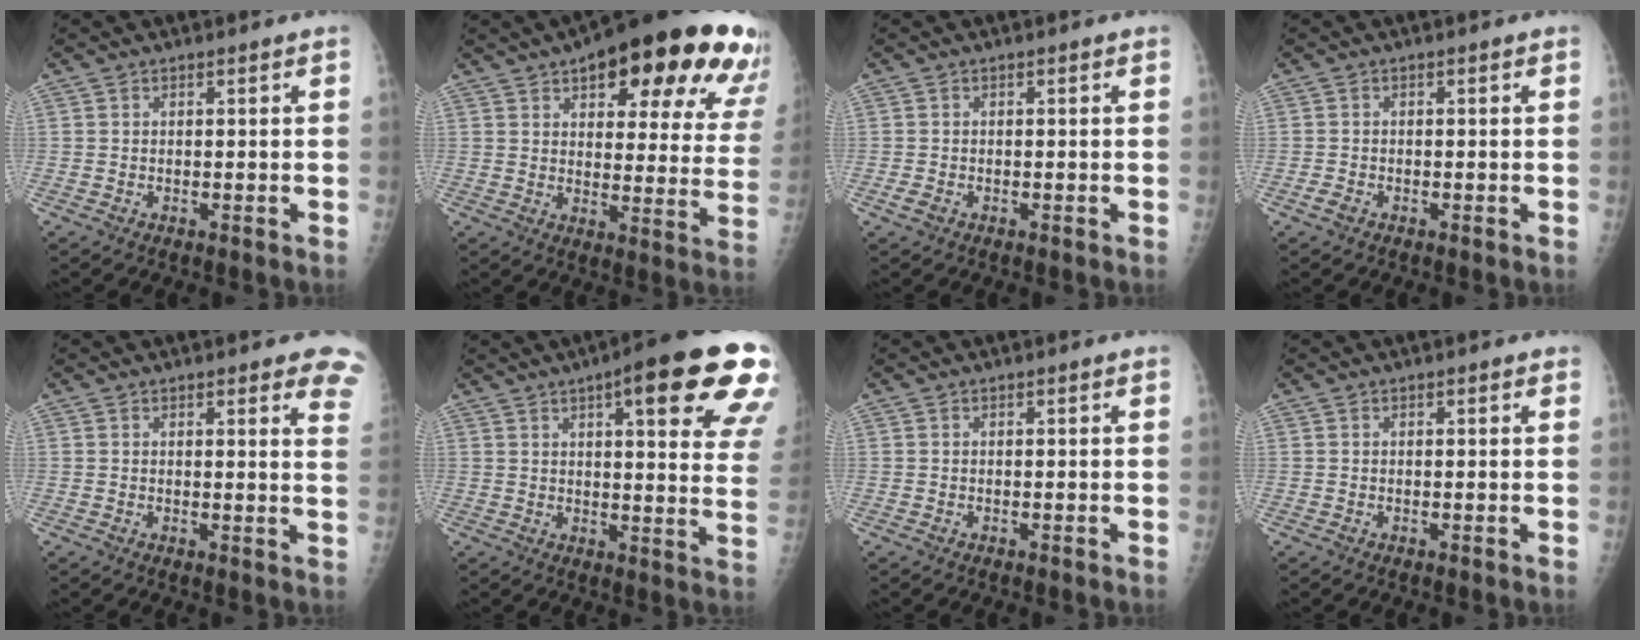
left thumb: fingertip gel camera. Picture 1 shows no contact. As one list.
[{"total": 27.7, "force": [16.6, 9.8, 19.9], "torque": [-0.223, -0.034, 0.208]}, {"total": 1.3, "force": [-0.7, 0.8, 0.7], "torque": [-0.016, 0.000, -0.012]}, {"total": 1.3, "force": [-0.9, 0.8, 0.6], "torque": [-0.012, 0.001, -0.017]}, {"total": 8.0, "force": [5.8, 2.2, 5.0], "torque": [-0.029, -0.022, 0.047]}, {"total": 23.4, "force": [12.0, 5.4, 19.4], "torque": [-0.208, -0.023, 0.143]}, {"total": 0.0}, {"total": 0.5, "force": [0.3, 0.2, 0.4], "torque": [-0.004, 0.000, 0.002]}]